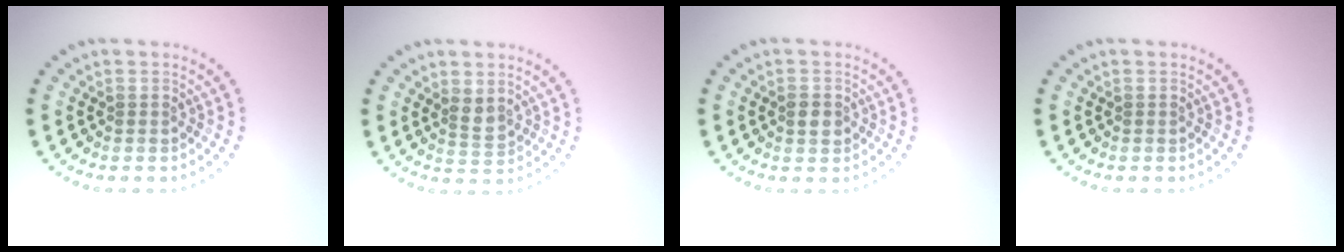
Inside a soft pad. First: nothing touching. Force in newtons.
{"total": 1.7, "press": 1.4, "slide": 0.9}
{"total": 1.4, "press": 1.4, "slide": 0.1}
{"total": 0.0}